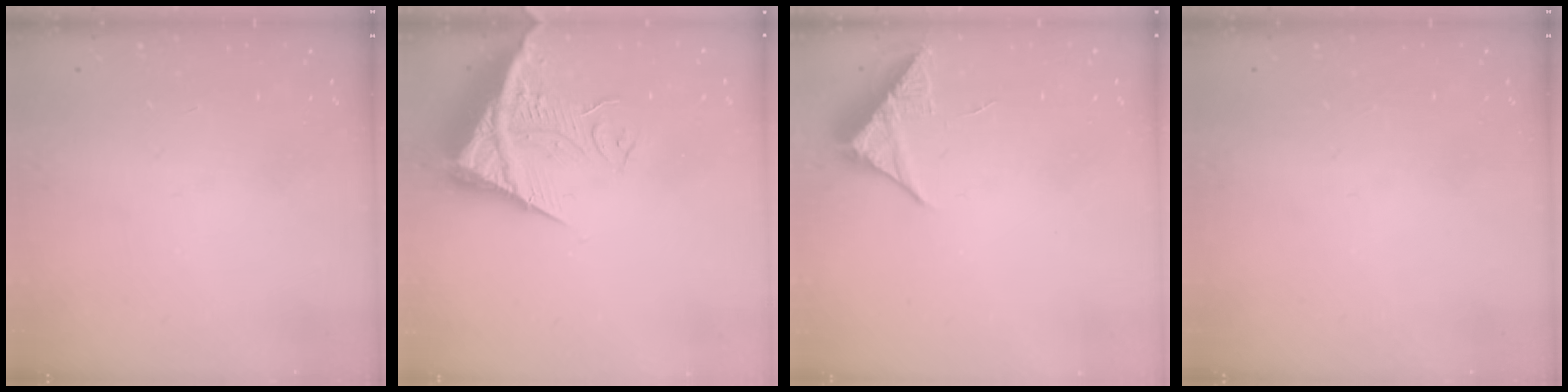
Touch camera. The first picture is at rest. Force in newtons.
{"total": 11.0, "press": 10.9, "slide": 1.2}
{"total": 7.7, "press": 7.7, "slide": 0.4}
{"total": 0.0}